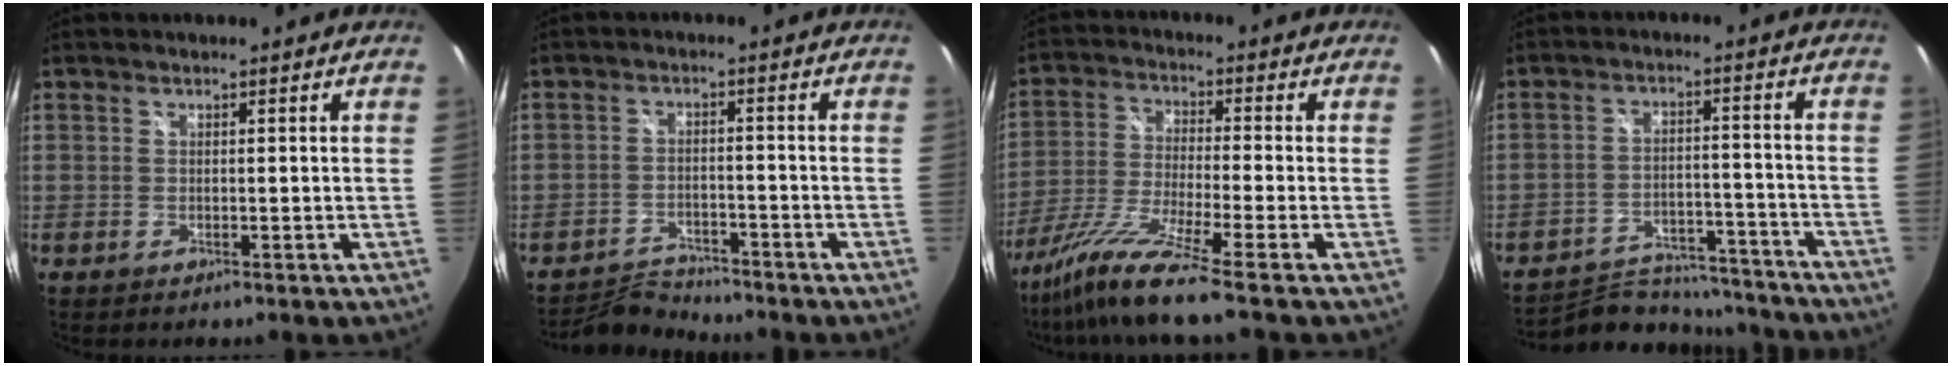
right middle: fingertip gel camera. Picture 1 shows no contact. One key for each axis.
{"total": 5.3, "fx": -5.2, "fy": 0.7, "fz": -0.3, "tx": -0.014, "ty": 0.011, "tz": -0.095}
{"total": 12.0, "fx": -9.3, "fy": -1.5, "fz": 7.4, "tx": -0.151, "ty": -0.032, "tz": -0.174}
{"total": 17.9, "fx": -16.3, "fy": 5.4, "fz": 4.9, "tx": -0.105, "ty": 0.016, "tz": -0.218}